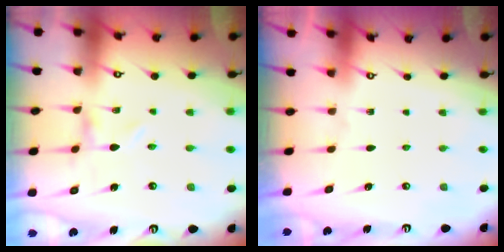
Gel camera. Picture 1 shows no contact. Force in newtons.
{"total": 0.0}